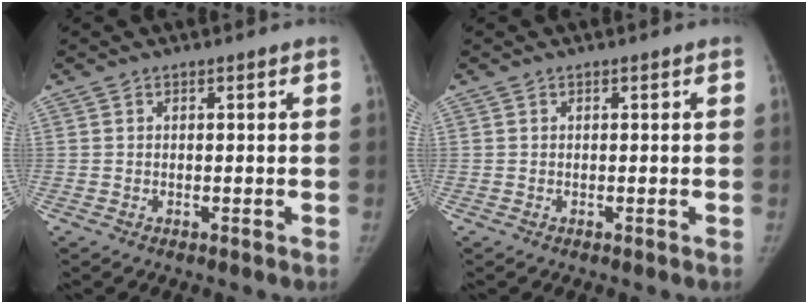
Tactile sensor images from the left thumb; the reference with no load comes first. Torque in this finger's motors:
{"motor_torque": [-0.06, 0.06, 0.11, -0.11, 0.01]}